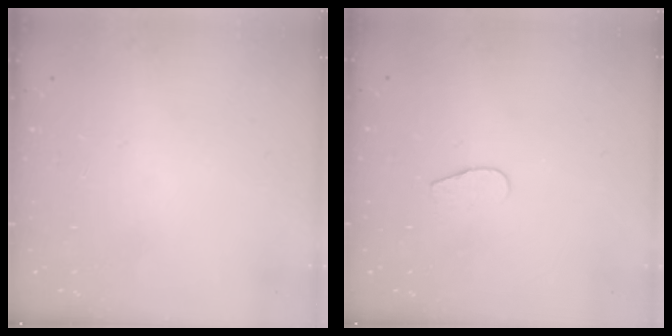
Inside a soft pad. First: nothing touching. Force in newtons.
{"total": 4.6, "press": 4.6, "slide": 0.4}